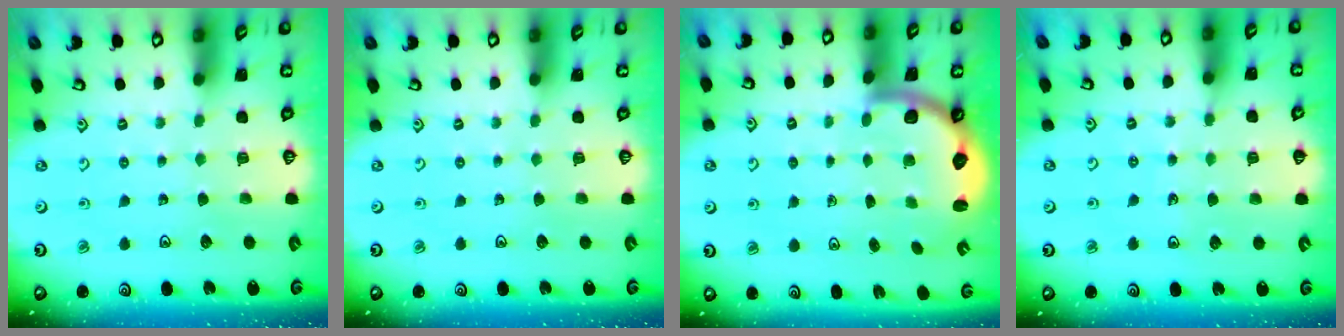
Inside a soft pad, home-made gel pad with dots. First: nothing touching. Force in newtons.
{"total": 0.0}
{"total": 2.8, "press": 2.2, "slide": 1.8}
{"total": 5.5, "press": 5.3, "slide": 1.5}